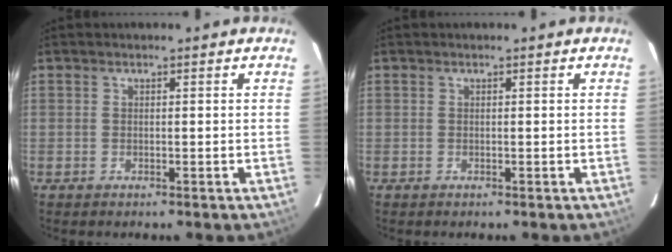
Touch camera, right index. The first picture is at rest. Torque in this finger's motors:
{"motor_torque": [0.00, 0.00, 0.00, 0.00]}